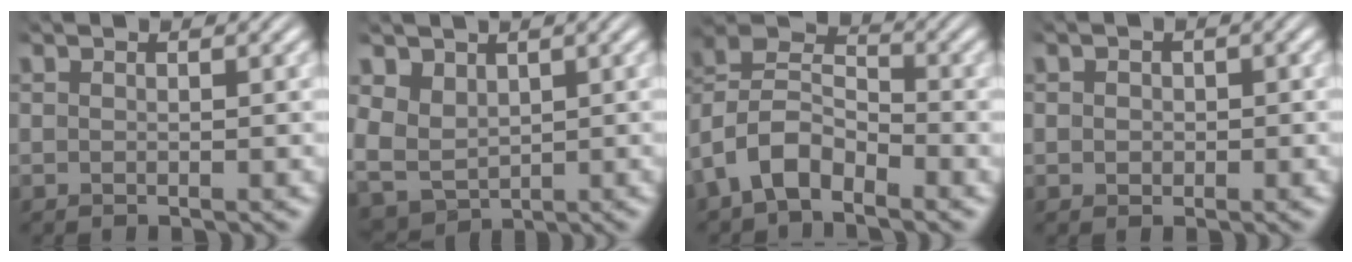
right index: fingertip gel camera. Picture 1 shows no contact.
{"total": 6.9, "force": [0.2, 6.3, 2.7], "torque": [-0.105, -0.045, 0.022]}
{"total": 8.6, "force": [0.7, 7.4, 4.4], "torque": [-0.126, -0.014, -0.002]}
{"total": 1.4, "force": [-0.1, 1.3, 0.4], "torque": [-0.008, 0.004, -0.005]}